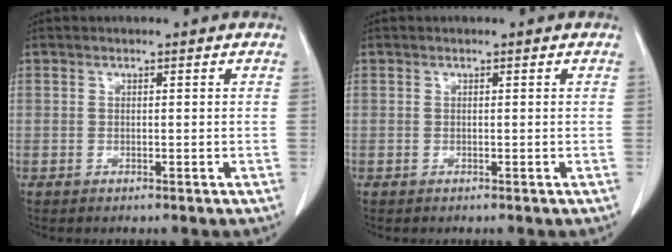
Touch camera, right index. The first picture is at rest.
{"total": 0.0}